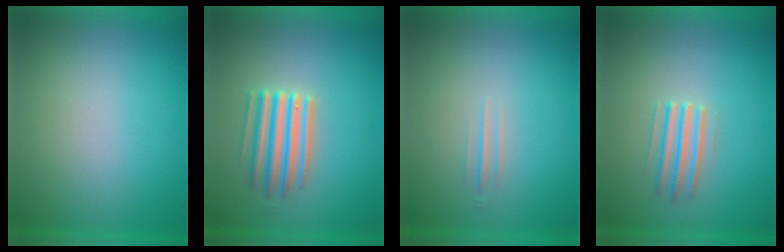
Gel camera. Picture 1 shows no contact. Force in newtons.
{"total": 4.7}
{"total": 1.3}
{"total": 2.7}